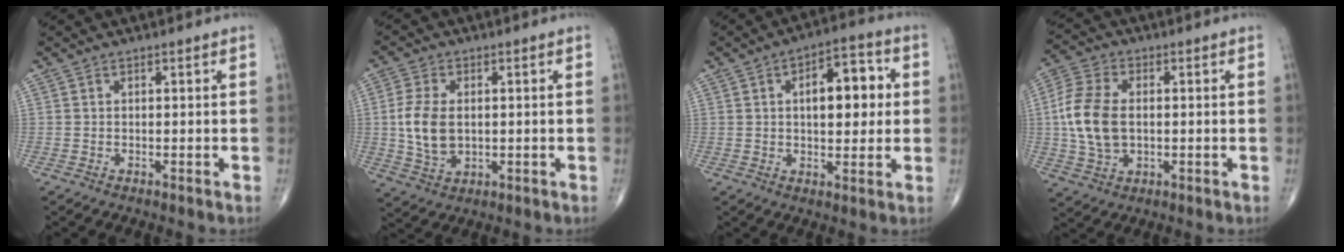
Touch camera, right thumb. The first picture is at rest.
{"total": 8.6, "force": [0.3, 5.4, 6.6], "torque": [-0.133, -0.003, 0.012]}
{"total": 11.4, "force": [1.9, 5.8, 9.6], "torque": [-0.106, 0.013, 0.023]}
{"total": 11.5, "force": [0.2, 7.2, 8.9], "torque": [-0.191, 0.009, 0.005]}